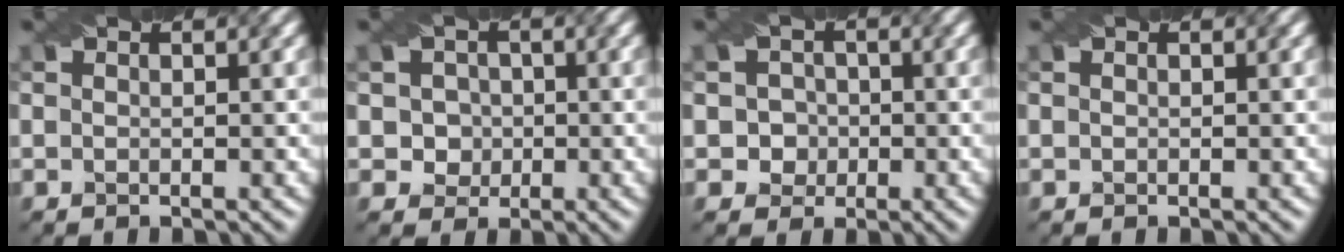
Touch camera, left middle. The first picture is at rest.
{"total": 2.7, "force": [0.3, 2.5, 0.9], "torque": [-0.005, 0.006, 0.013]}
{"total": 2.4, "force": [-0.2, 2.3, 0.6], "torque": [0.008, 0.005, -0.003]}
{"total": 0.0}